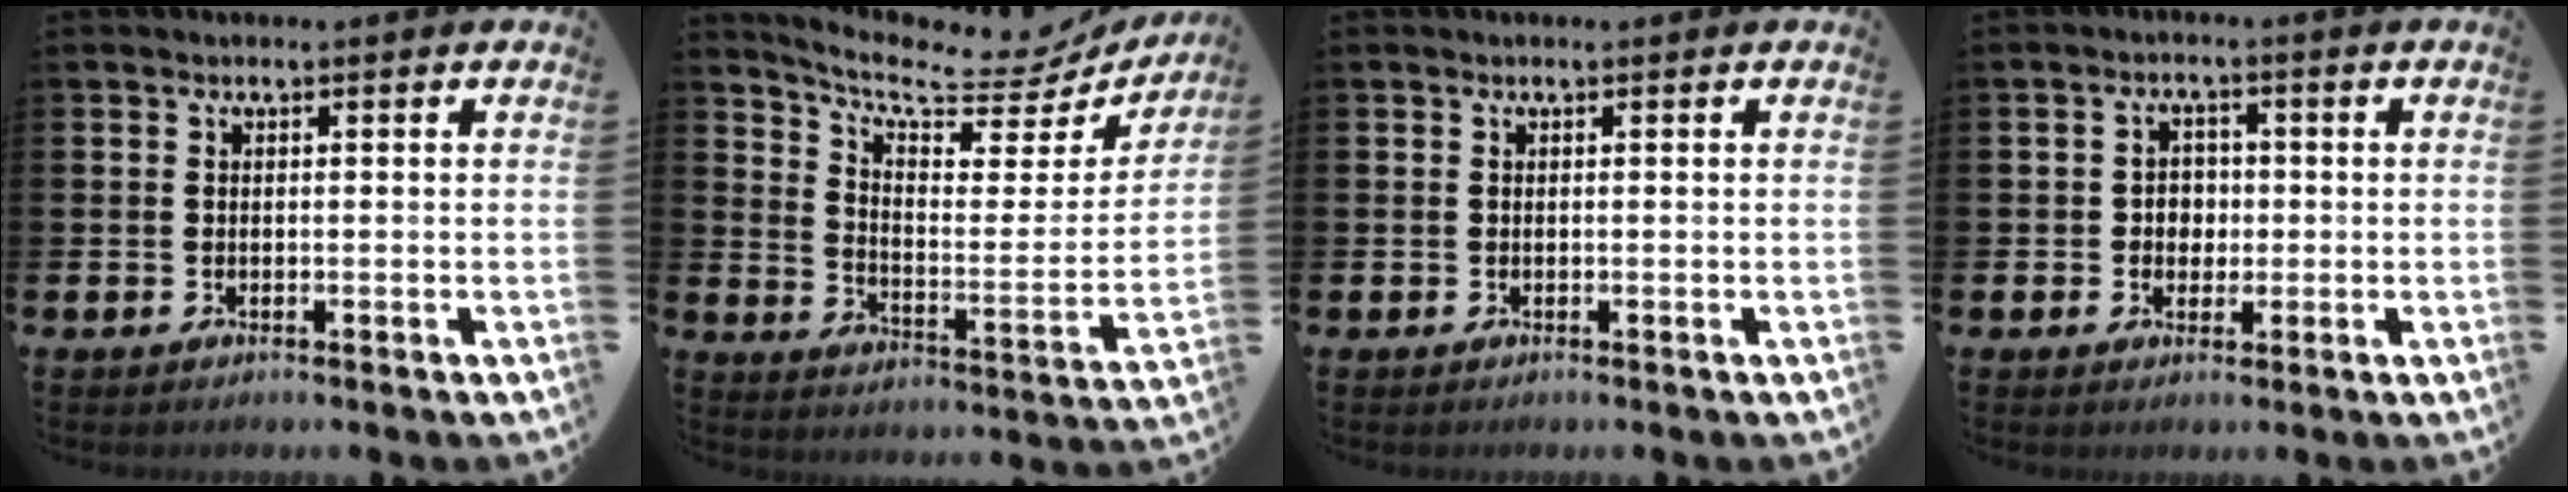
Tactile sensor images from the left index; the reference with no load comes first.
{"total": 8.9, "force": [7.5, 2.7, 3.7], "torque": [-0.099, -0.058, 0.125]}
{"total": 0.0}
{"total": 2.8, "force": [0.0, 2.6, 1.2], "torque": [-0.015, 0.003, -0.008]}